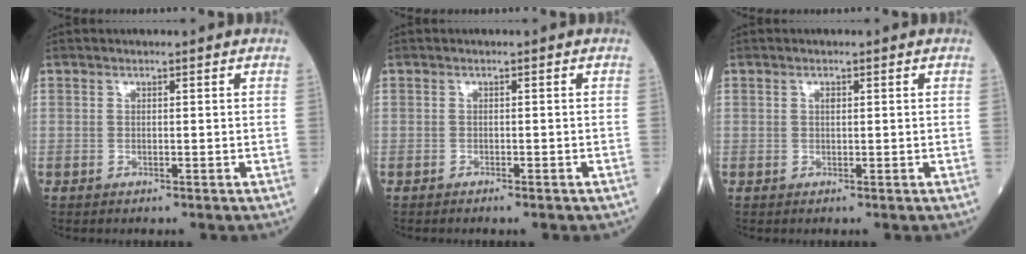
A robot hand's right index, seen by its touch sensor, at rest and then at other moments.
{"total": 1.7, "force": [-1.4, 0.4, 0.9], "torque": [-0.015, -0.003, -0.012]}
{"total": 0.6, "force": [0.2, 0.3, 0.5], "torque": [-0.012, 0.001, 0.003]}